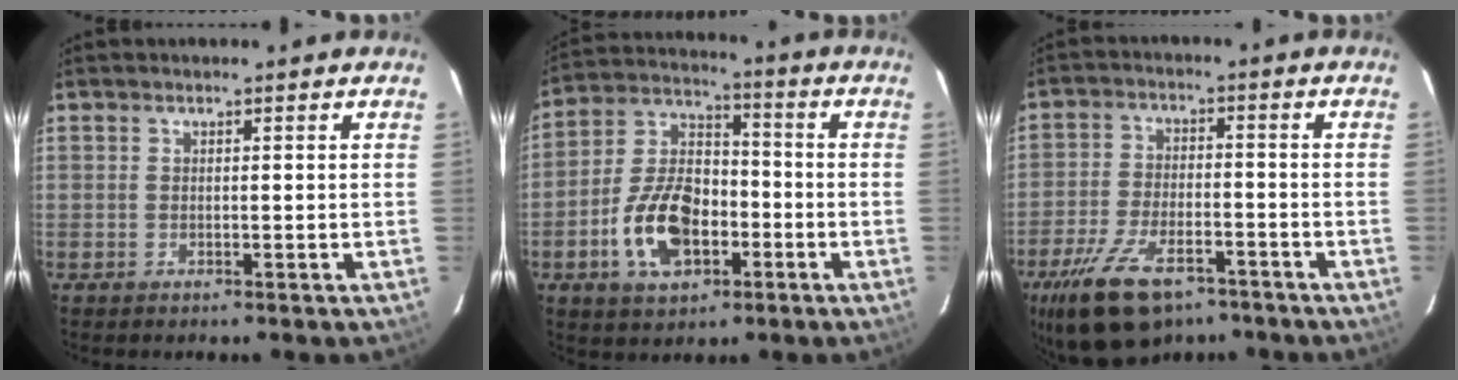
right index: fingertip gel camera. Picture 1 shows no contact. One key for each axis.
{"total": 13.9, "fx": -5.0, "fy": 8.1, "fz": 10.1, "tx": -0.206, "ty": 0.017, "tz": -0.082}
{"total": 15.4, "fx": -10.1, "fy": 7.2, "fz": 9.1, "tx": -0.203, "ty": -0.022, "tz": -0.175}